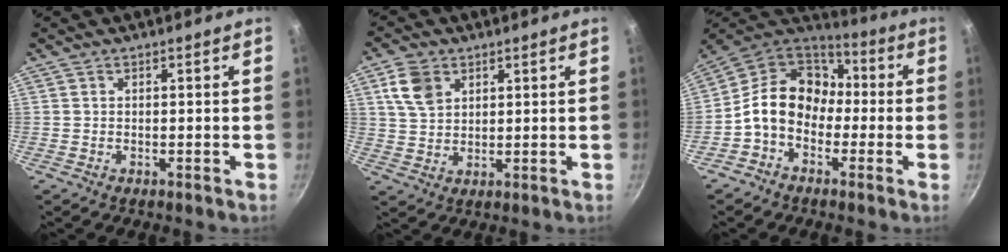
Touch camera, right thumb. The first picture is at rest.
{"total": 7.0, "force": [3.1, 4.9, 4.0], "torque": [-0.062, -0.004, 0.060]}
{"total": 15.1, "force": [-1.5, 12.0, 9.1], "torque": [-0.123, 0.051, -0.050]}